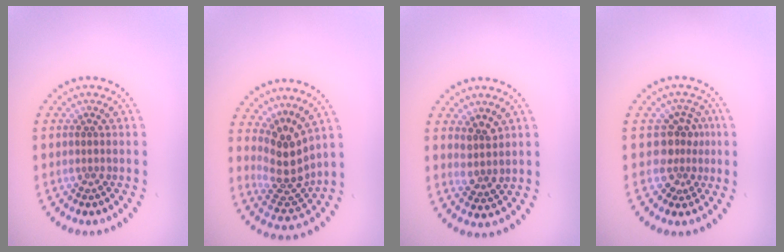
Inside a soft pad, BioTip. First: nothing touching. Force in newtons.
{"total": 3.8, "press": 2.7, "slide": 2.6}
{"total": 2.0, "press": 1.6, "slide": 1.2}
{"total": 2.6, "press": 2.0, "slide": 1.7}